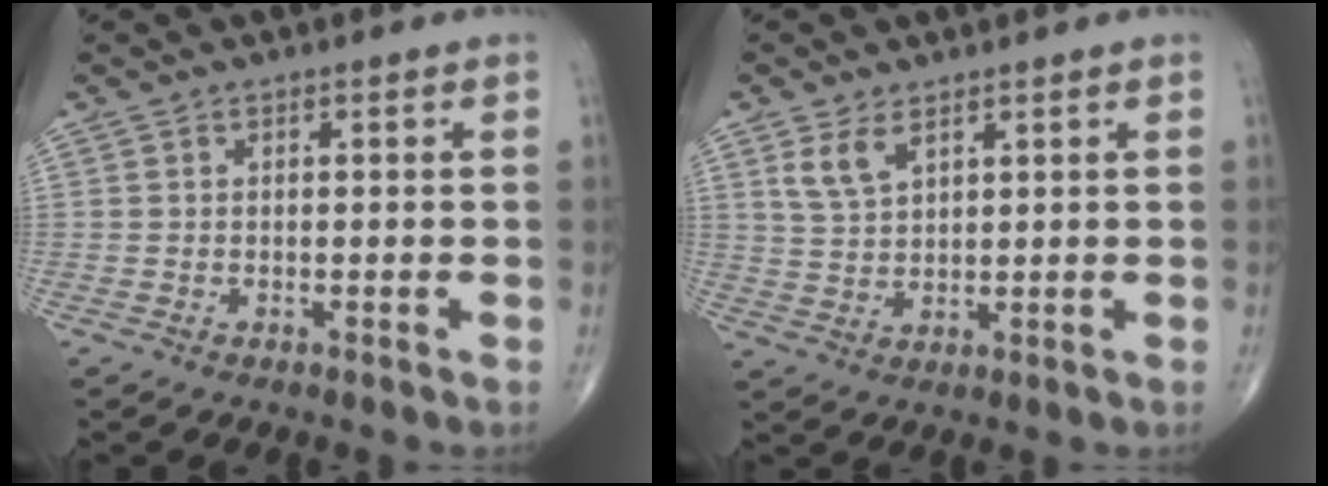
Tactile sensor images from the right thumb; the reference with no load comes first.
{"total": 4.9, "force": [2.8, 2.5, 3.1], "torque": [-0.057, -0.011, 0.062]}